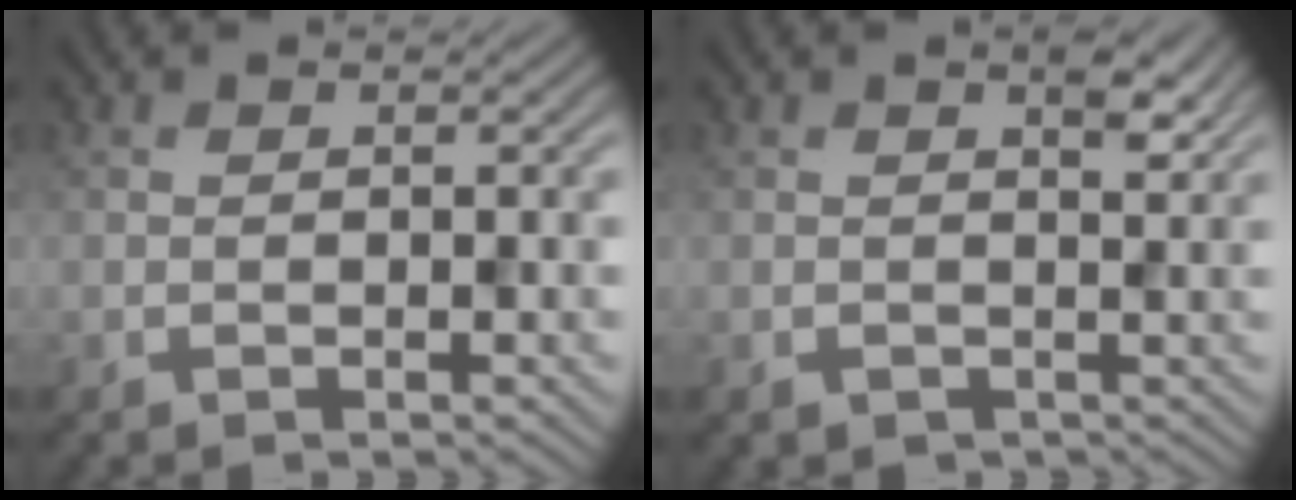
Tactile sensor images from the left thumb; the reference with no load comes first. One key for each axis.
{"total": 1.8, "fx": 0.9, "fy": 1.1, "fz": 1.2, "tx": -0.019, "ty": -0.007, "tz": 0.016}